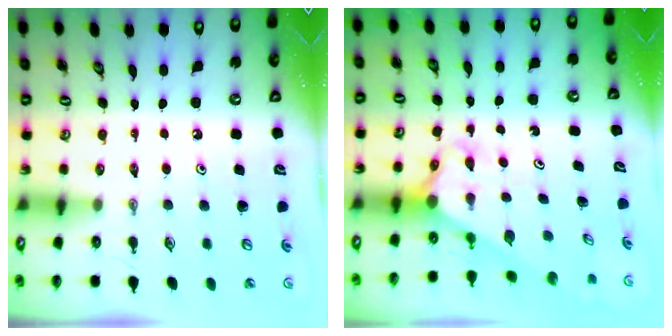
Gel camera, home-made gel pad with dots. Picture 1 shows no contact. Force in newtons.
{"total": 2.5, "press": 2.5, "slide": 0.1}